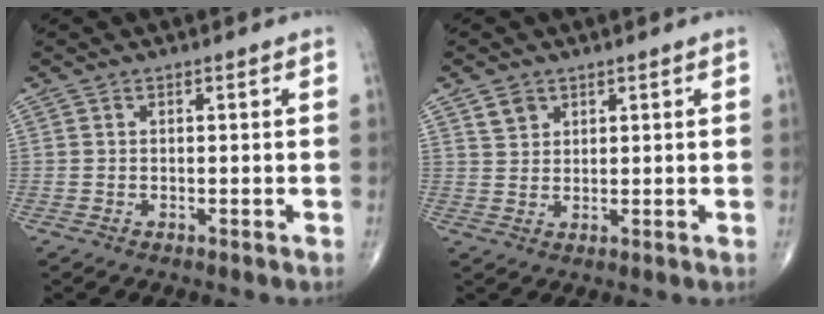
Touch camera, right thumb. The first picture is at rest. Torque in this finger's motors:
{"motor_torque": [-0.69, 0.54, 0.02, 0.02, 0.00]}